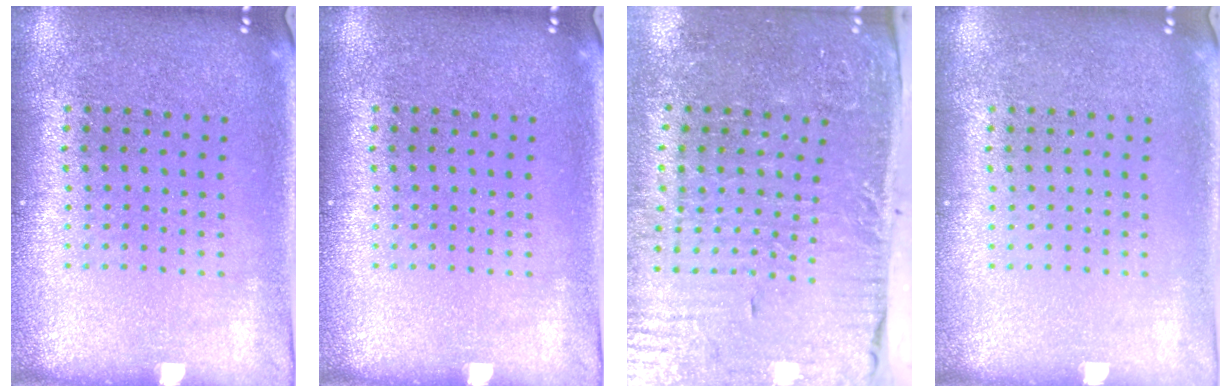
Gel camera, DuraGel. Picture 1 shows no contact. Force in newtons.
{"total": 0.0}
{"total": 4.8, "press": 4.1, "slide": 2.6}
{"total": 0.0}